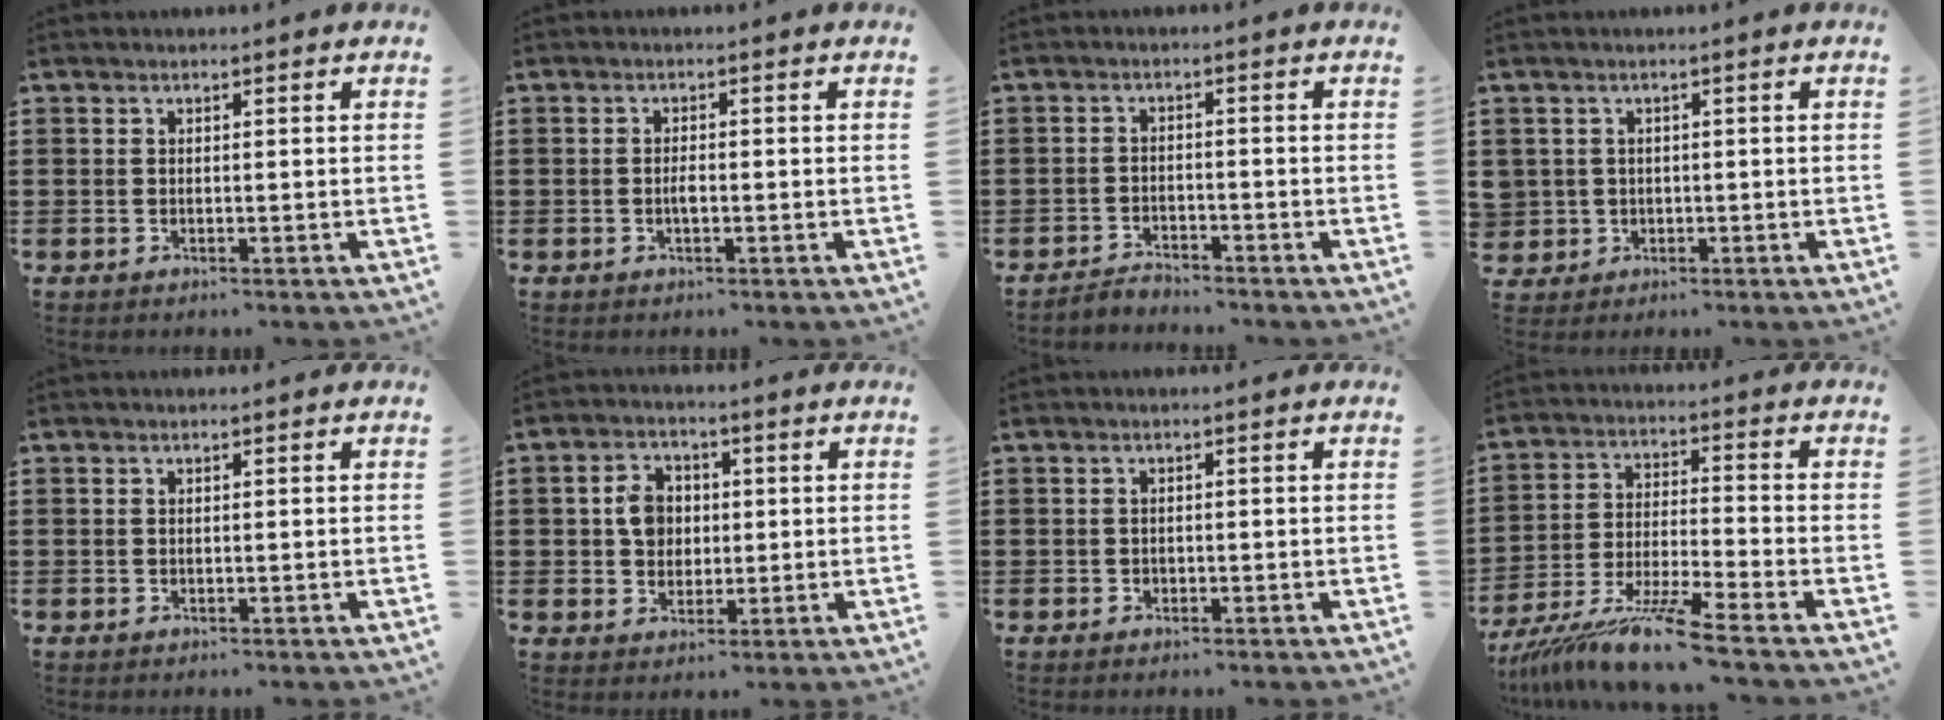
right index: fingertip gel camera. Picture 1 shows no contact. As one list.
[{"total": 1.5, "force": [-0.5, 0.4, 1.4], "torque": [-0.027, -0.002, -0.008]}, {"total": 2.0, "force": [-2.0, 0.2, 0.0], "torque": [-0.007, 0.004, -0.042]}, {"total": 1.9, "force": [-0.2, 1.9, -0.1], "torque": [-0.009, 0.006, -0.007]}, {"total": 0.0}, {"total": 5.6, "force": [0.5, 4.5, 3.2], "torque": [-0.067, 0.014, 0.005]}, {"total": 0.5, "force": [-0.4, 0.4, 0.1], "torque": [-0.003, 0.002, -0.008]}, {"total": 10.1, "force": [-8.3, -0.5, 5.6], "torque": [-0.122, -0.007, -0.168]}]